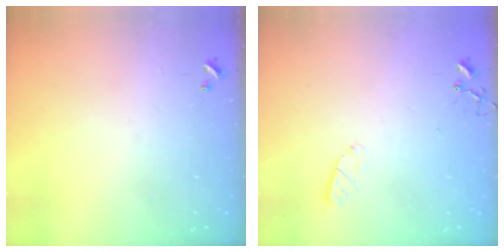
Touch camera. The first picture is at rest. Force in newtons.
{"total": 2.9, "press": 2.8, "slide": 0.5}